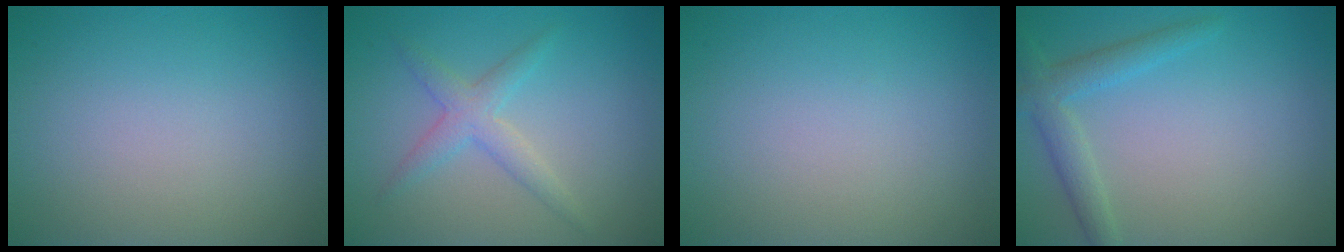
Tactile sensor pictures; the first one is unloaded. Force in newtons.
{"total": 2.5, "press": 2.5, "slide": 0.1}
{"total": 0.0}
{"total": 2.7, "press": 2.7, "slide": 0.1}